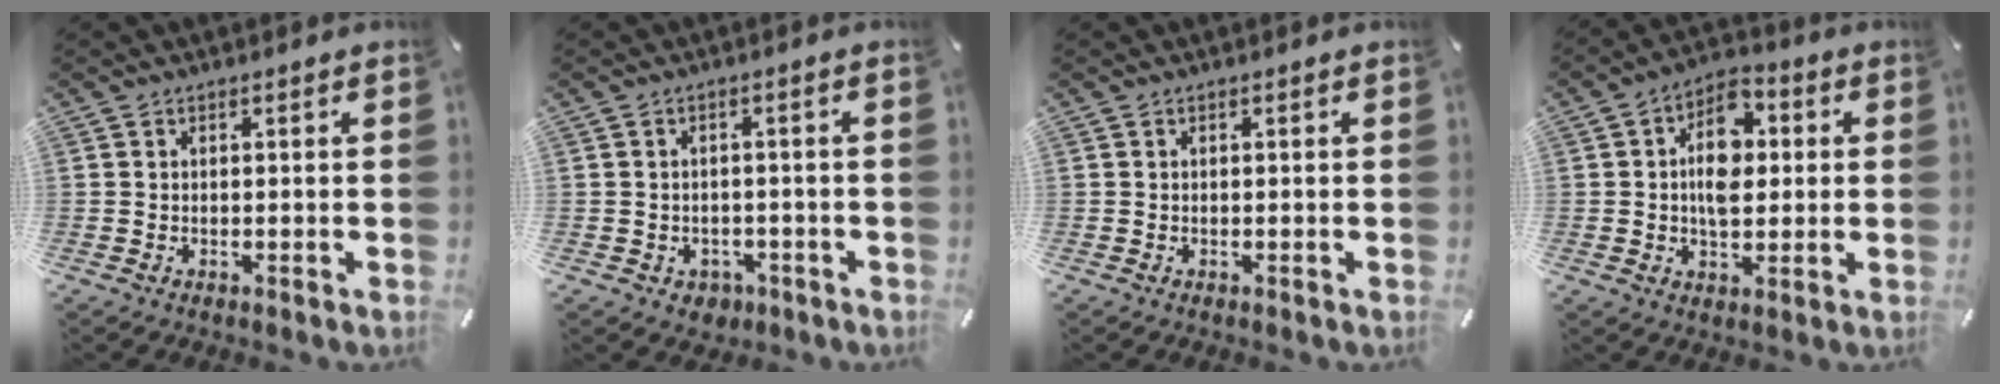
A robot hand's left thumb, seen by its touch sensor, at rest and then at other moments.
{"total": 3.3, "force": [-1.2, 2.8, 1.1], "torque": [-0.019, 0.005, -0.022]}
{"total": 0.0}
{"total": 11.0, "force": [1.0, 7.5, 7.9], "torque": [-0.119, 0.004, 0.016]}